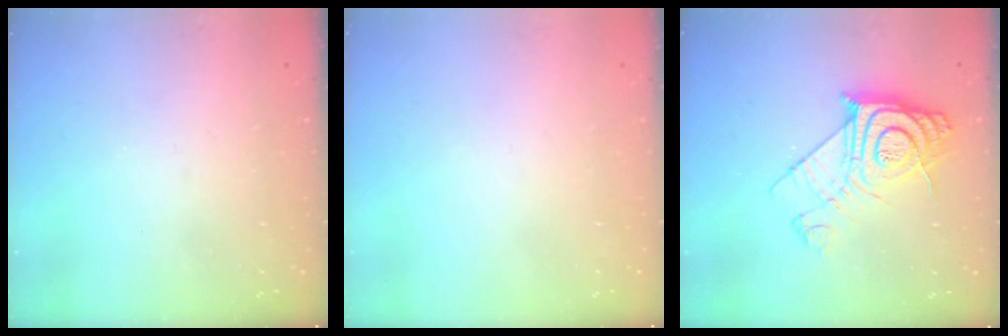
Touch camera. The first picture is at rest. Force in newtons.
{"total": 1.5, "press": 1.5, "slide": 0.1}
{"total": 14.6, "press": 14.5, "slide": 1.2}